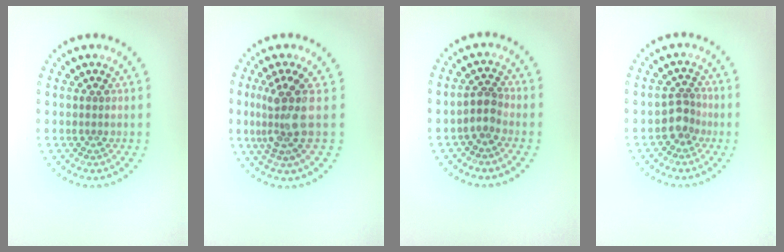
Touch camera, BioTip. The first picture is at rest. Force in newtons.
{"total": 3.8, "press": 2.9, "slide": 2.4}
{"total": 1.8, "press": 1.5, "slide": 1.1}
{"total": 2.0, "press": 1.6, "slide": 1.1}